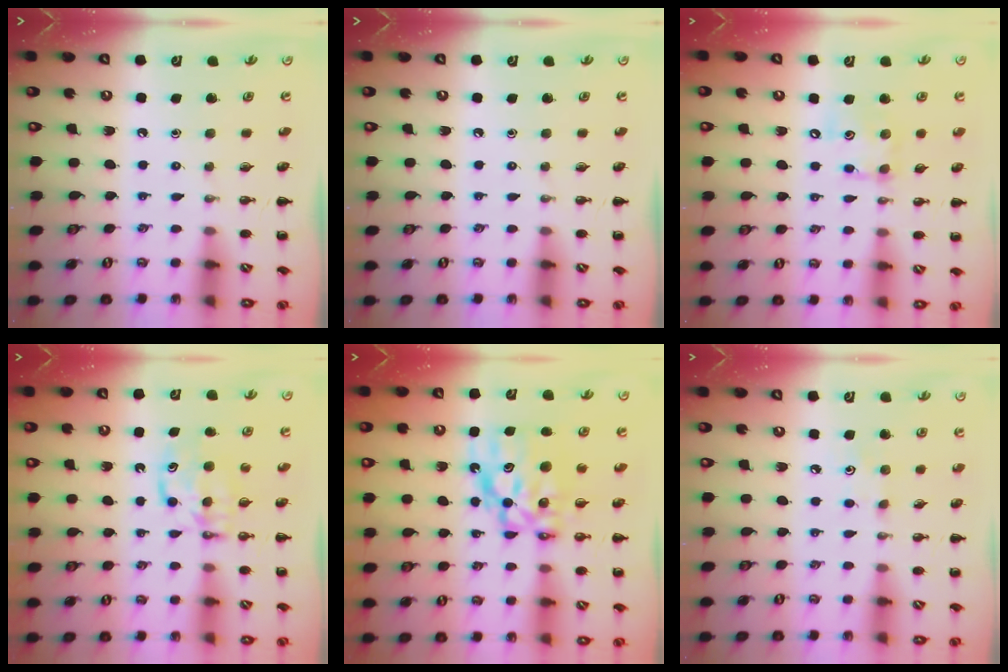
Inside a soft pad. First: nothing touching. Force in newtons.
{"total": 0.0}
{"total": 8.8, "press": 8.7, "slide": 1.1}
{"total": 7.0, "press": 6.9, "slide": 1.0}
{"total": 9.7, "press": 9.4, "slide": 2.5}
{"total": 2.6, "press": 2.4, "slide": 0.9}